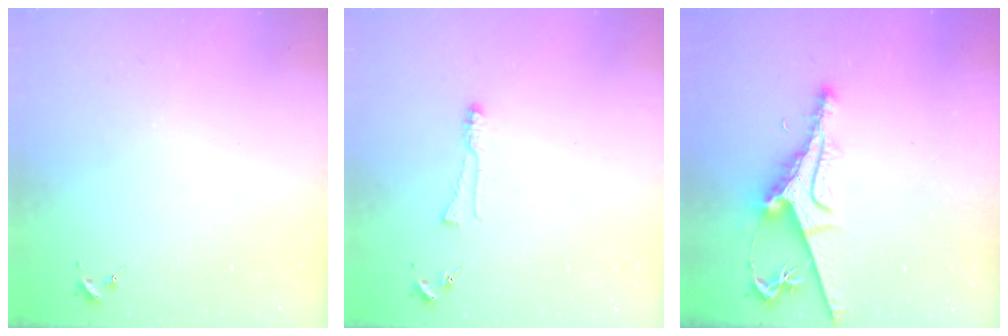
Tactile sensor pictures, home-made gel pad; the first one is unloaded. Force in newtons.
{"total": 5.5, "press": 5.4, "slide": 0.6}
{"total": 9.2, "press": 9.1, "slide": 1.2}